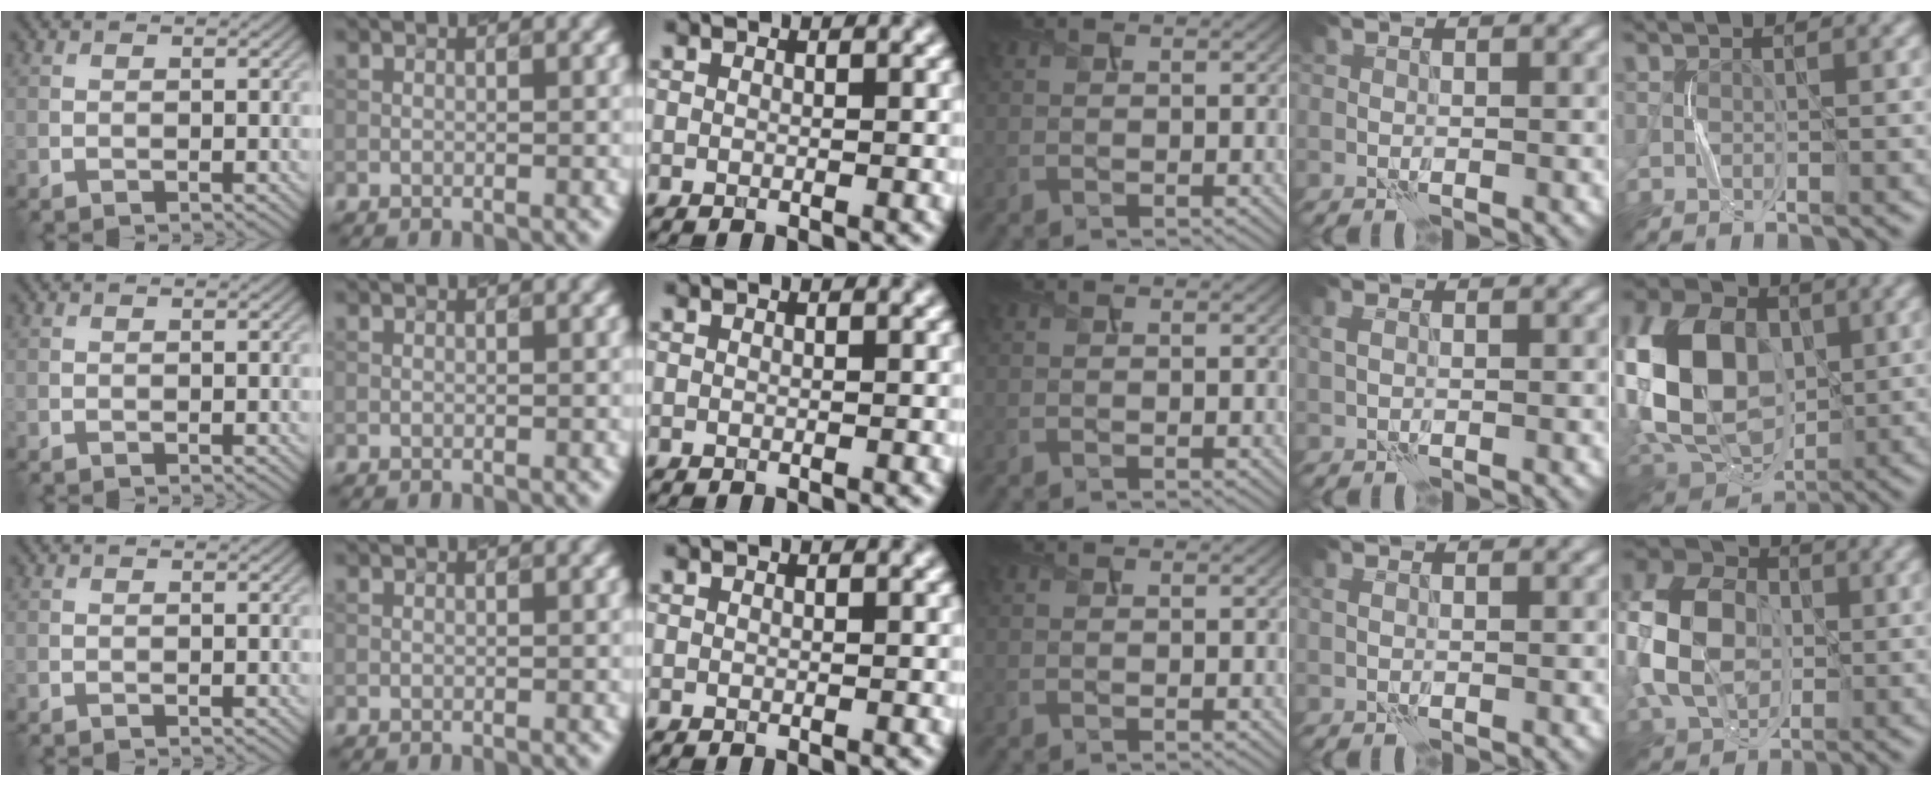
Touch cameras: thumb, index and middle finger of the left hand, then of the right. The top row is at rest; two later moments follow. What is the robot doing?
{"motion": "press", "object": "button"}